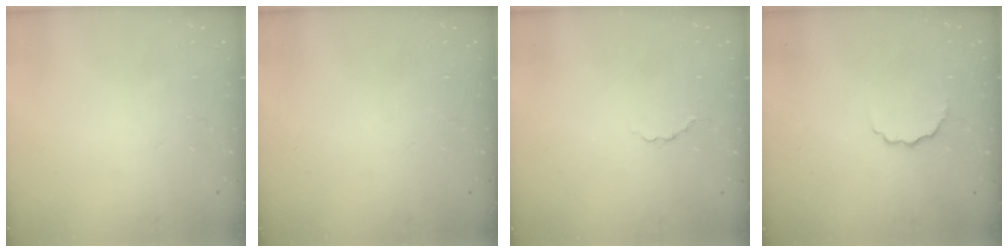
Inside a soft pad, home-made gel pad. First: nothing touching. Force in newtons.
{"total": 0.0}
{"total": 2.2, "press": 2.0, "slide": 0.8}
{"total": 4.4, "press": 4.3, "slide": 1.2}